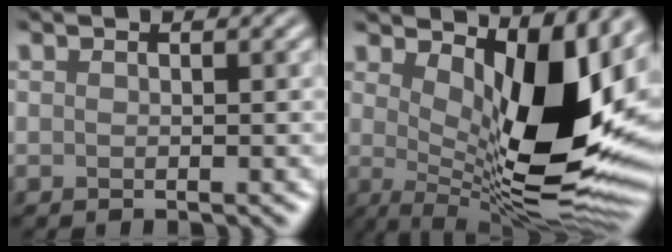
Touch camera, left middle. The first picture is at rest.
{"total": 13.5, "force": [2.6, 5.2, 12.2], "torque": [-0.172, -0.020, 0.047]}